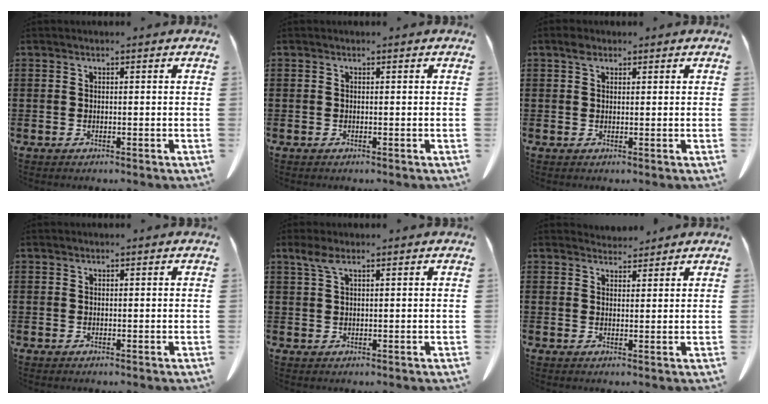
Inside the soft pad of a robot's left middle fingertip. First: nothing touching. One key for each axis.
{"total": 0.0}
{"total": 1.9, "fx": 1.1, "fy": 1.1, "fz": 1.0, "tx": -0.016, "ty": 0.002, "tz": 0.019}
{"total": 0.0}
{"total": 2.8, "fx": 1.6, "fy": 0.8, "fz": 2.2, "tx": -0.050, "ty": 0.005, "tz": 0.027}
{"total": 3.0, "fx": 2.9, "fy": 0.6, "fz": 0.3, "tx": -0.006, "ty": -0.010, "tz": 0.054}